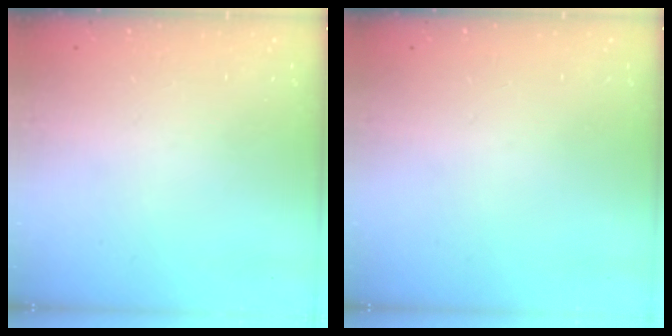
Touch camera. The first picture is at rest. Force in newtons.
{"total": 0.0}